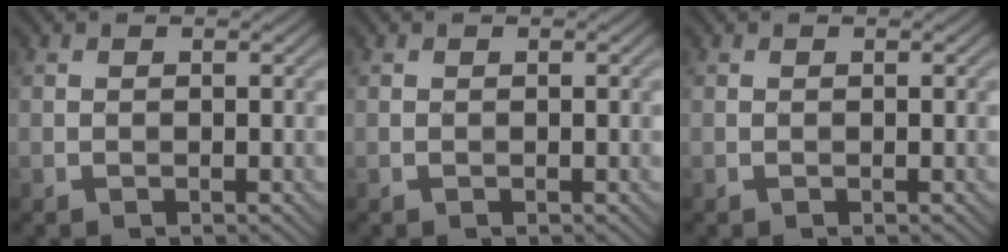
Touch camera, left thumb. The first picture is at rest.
{"total": 0.0}
{"total": 0.0}